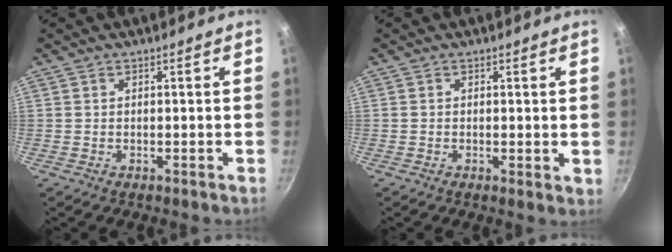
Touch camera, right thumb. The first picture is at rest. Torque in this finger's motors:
{"motor_torque": [-0.50, -0.29, -0.29, -0.03, -0.14]}